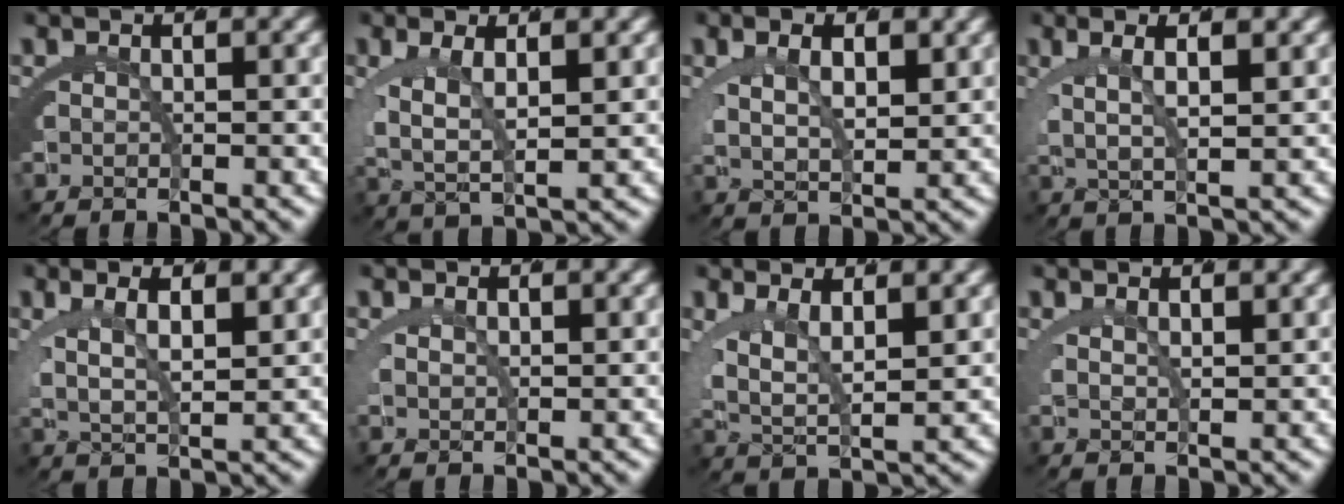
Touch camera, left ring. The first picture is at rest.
{"total": 5.3, "force": [-0.2, 3.5, 4.0], "torque": [-0.088, -0.007, -0.002]}
{"total": 4.5, "force": [0.8, 3.2, 3.1], "torque": [-0.052, 0.003, 0.009]}
{"total": 4.7, "force": [1.2, 2.5, 3.7], "torque": [-0.058, 0.013, 0.012]}
{"total": 4.8, "force": [0.8, 3.2, 3.5], "torque": [-0.062, 0.005, 0.008]}
{"total": 1.0, "force": [0.5, 0.8, 0.2], "torque": [-0.006, -0.002, 0.008]}
{"total": 5.5, "force": [0.3, 3.9, 3.9], "torque": [-0.085, -0.010, 0.001]}
{"total": 1.4, "force": [0.9, 1.0, 0.4], "torque": [-0.007, 0.001, 0.013]}